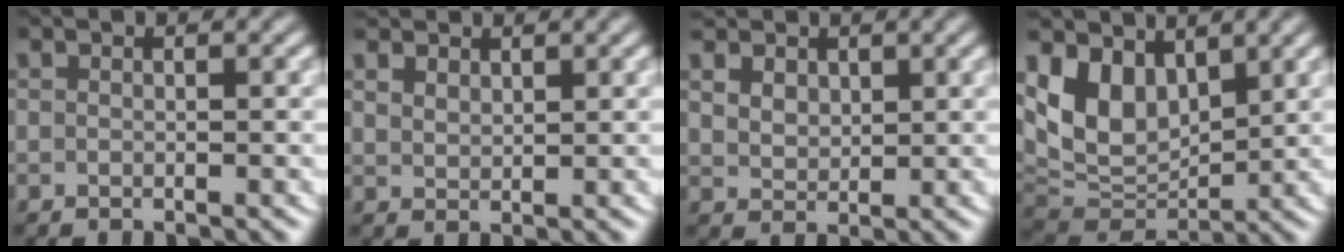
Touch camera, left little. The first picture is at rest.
{"total": 2.0, "force": [1.7, 0.7, 0.7], "torque": [-0.015, -0.008, 0.039]}
{"total": 2.4, "force": [1.6, 1.5, 1.1], "torque": [-0.028, -0.013, 0.040]}
{"total": 9.8, "force": [0.8, 8.0, 5.6], "torque": [-0.134, -0.032, 0.030]}